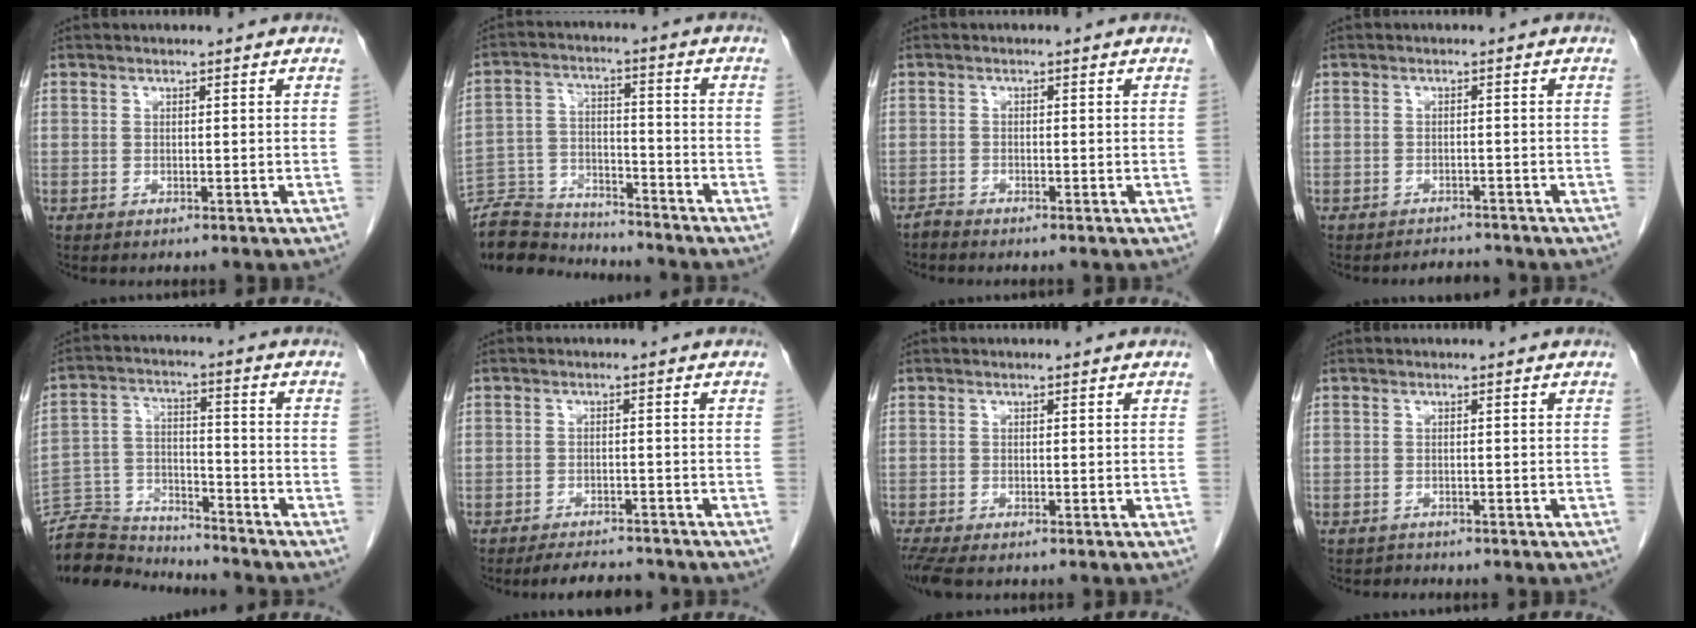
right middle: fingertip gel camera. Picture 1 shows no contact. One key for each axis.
{"total": 11.9, "fx": -11.5, "fy": 2.0, "fz": 2.0, "tx": -0.034, "ty": 0.013, "tz": -0.205}
{"total": 0.9, "fx": -0.9, "fy": -0.1, "fz": 0.0, "tx": 0.000, "ty": -0.003, "tz": -0.018}
{"total": 2.1, "fx": -2.0, "fy": 0.4, "fz": -0.3, "tx": 0.001, "ty": -0.009, "tz": -0.028}
{"total": 11.0, "fx": -10.9, "fy": 1.3, "fz": 0.7, "tx": -0.010, "ty": 0.017, "tz": -0.202}
{"total": 5.4, "fx": -5.1, "fy": 1.2, "fz": 1.5, "tx": -0.023, "ty": -0.010, "tz": -0.076}
{"total": 3.6, "fx": -2.9, "fy": 0.8, "fz": 2.1, "tx": -0.045, "ty": -0.012, "tz": -0.051}
{"total": 0.9, "fx": -0.8, "fy": 0.2, "fz": -0.4, "tx": 0.000, "ty": -0.004, "tz": -0.014}